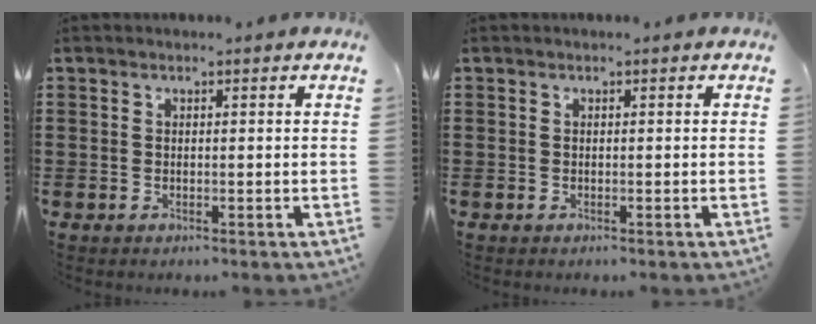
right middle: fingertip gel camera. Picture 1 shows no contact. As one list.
[{"total": 0.0}]